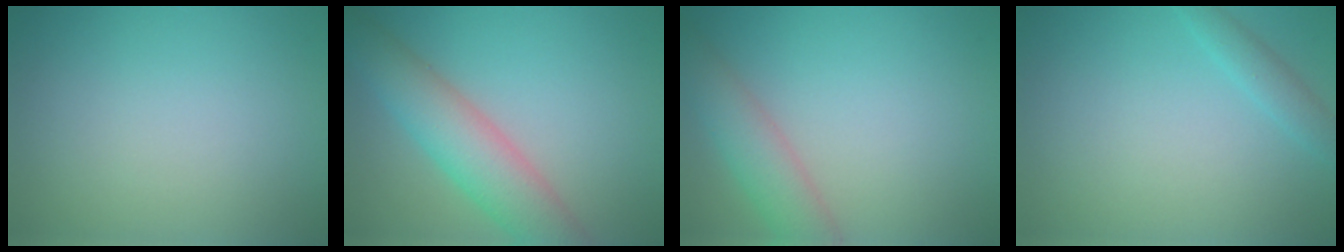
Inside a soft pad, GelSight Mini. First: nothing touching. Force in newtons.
{"total": 6.3, "press": 6.3, "slide": 0.2}
{"total": 4.0, "press": 4.0, "slide": 0.3}
{"total": 1.5, "press": 1.5, "slide": 0.1}